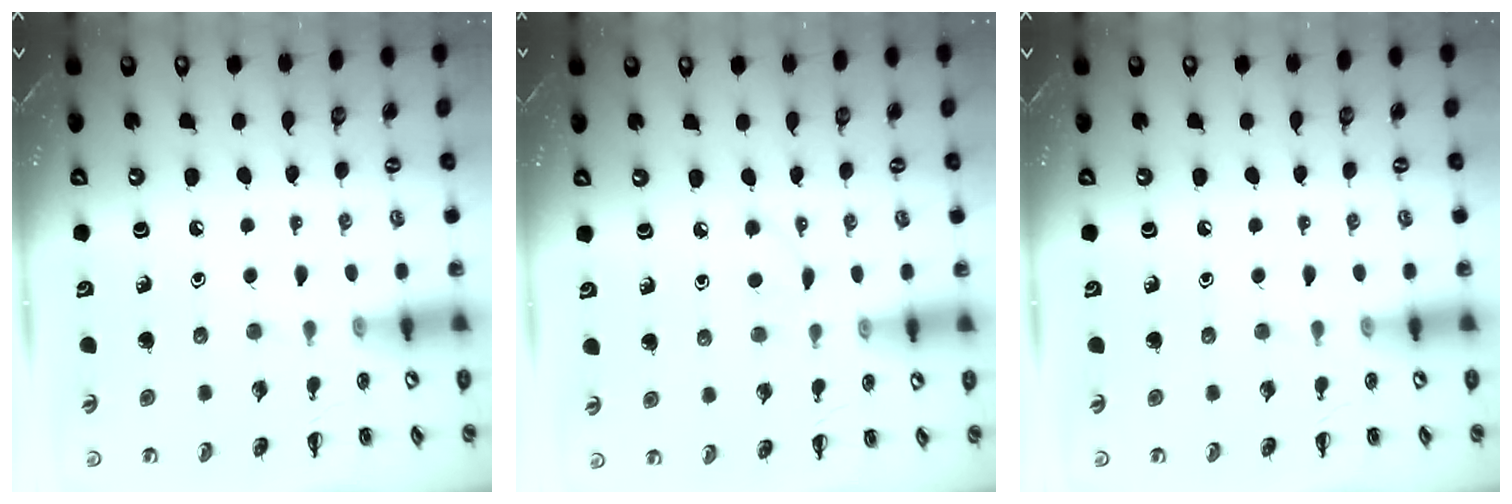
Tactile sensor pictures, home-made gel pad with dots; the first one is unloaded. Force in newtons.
{"total": 2.7, "press": 2.5, "slide": 0.9}
{"total": 0.0}